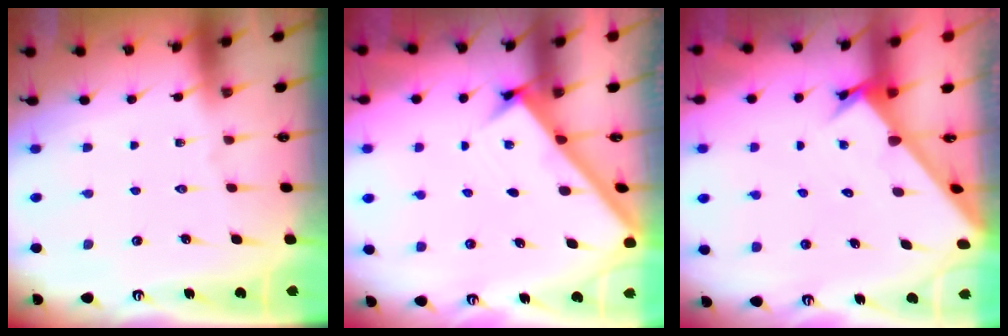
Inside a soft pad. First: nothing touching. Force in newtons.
{"total": 2.4, "press": 2.4, "slide": 0.2}
{"total": 2.8, "press": 2.7, "slide": 0.3}